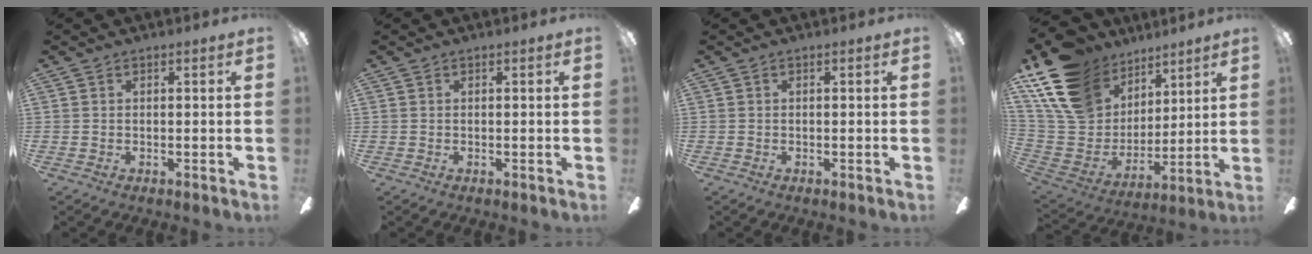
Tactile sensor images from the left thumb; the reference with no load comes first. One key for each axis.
{"total": 0.0}
{"total": 0.0}
{"total": 21.4, "fx": 12.2, "fy": 14.4, "fz": 10.1, "tx": -0.233, "ty": -0.056, "tz": 0.238}